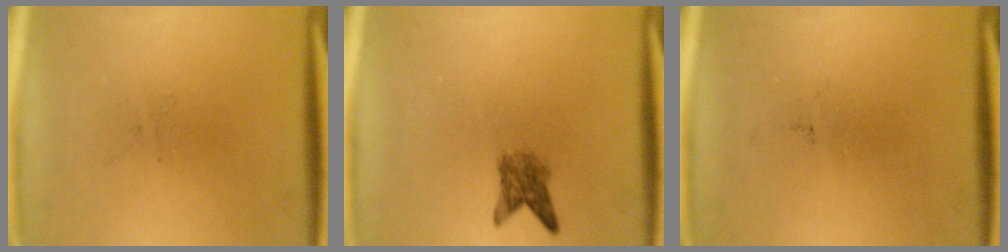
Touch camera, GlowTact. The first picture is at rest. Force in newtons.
{"total": 2.9}
{"total": 0.0}